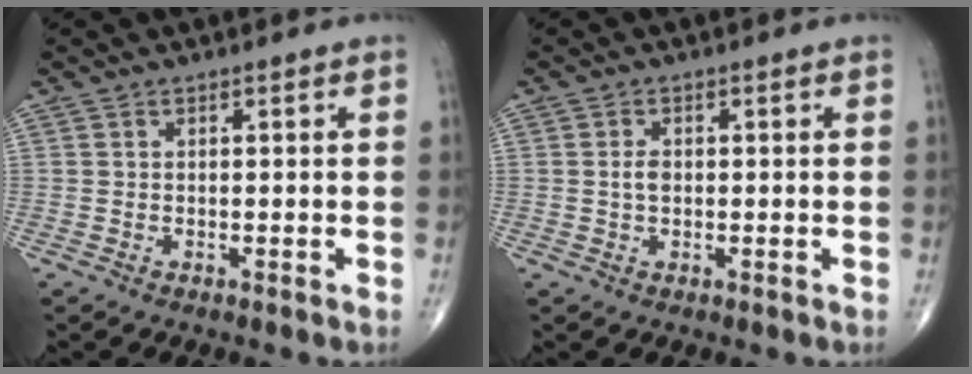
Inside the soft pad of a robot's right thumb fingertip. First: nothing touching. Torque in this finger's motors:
{"motor_torque": [0.15, -0.02, 0.35, 0.14, -0.01]}